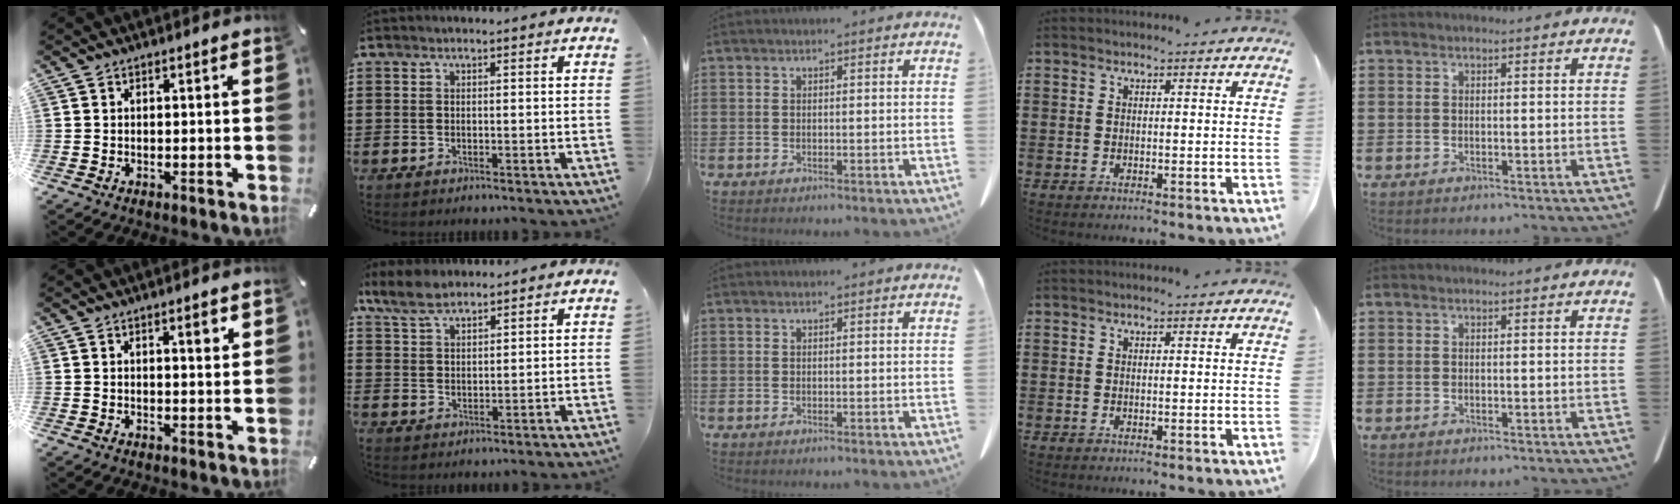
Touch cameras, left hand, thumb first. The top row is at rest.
{"thumb": {"total": 3.0, "force": [1.5, 0.8, 2.5], "torque": [-0.029, -0.006, 0.018]}, "index": {"total": 5.3, "force": [4.3, 2.2, 2.3], "torque": [-0.059, -0.001, 0.081]}}